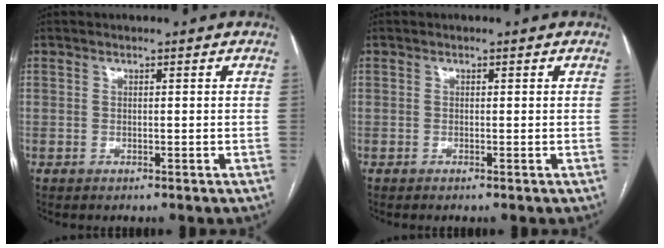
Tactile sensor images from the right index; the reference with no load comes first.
{"total": 0.0}